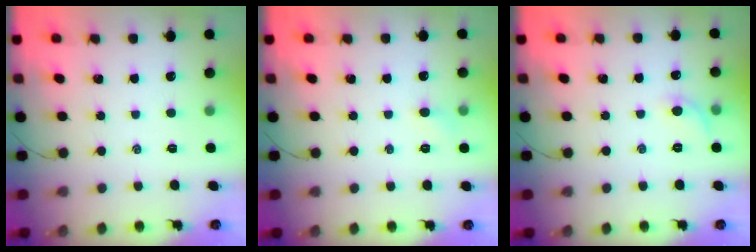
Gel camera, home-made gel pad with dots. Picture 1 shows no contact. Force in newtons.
{"total": 3.0, "press": 2.8, "slide": 1.0}
{"total": 4.9, "press": 4.7, "slide": 1.5}